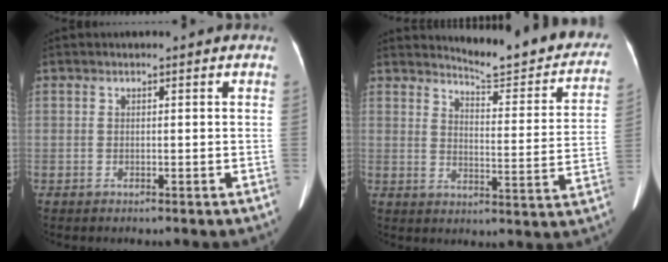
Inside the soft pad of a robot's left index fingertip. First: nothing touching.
{"total": 16.1, "force": [14.9, 2.1, 5.7], "torque": [-0.059, -0.065, 0.168]}